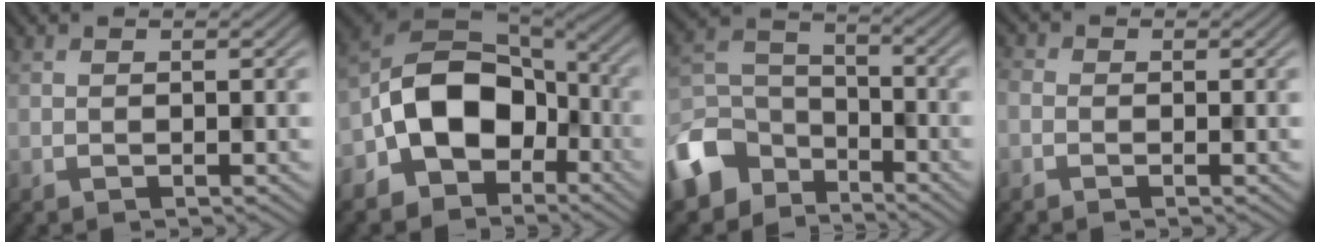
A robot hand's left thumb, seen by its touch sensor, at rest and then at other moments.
{"total": 12.4, "force": [-4.4, 8.9, 7.4], "torque": [-0.140, -0.015, -0.093]}
{"total": 9.8, "force": [-7.3, 5.8, 3.1], "torque": [-0.075, -0.012, -0.164]}
{"total": 1.3, "force": [-0.5, 0.9, 0.8], "torque": [-0.023, -0.003, -0.015]}